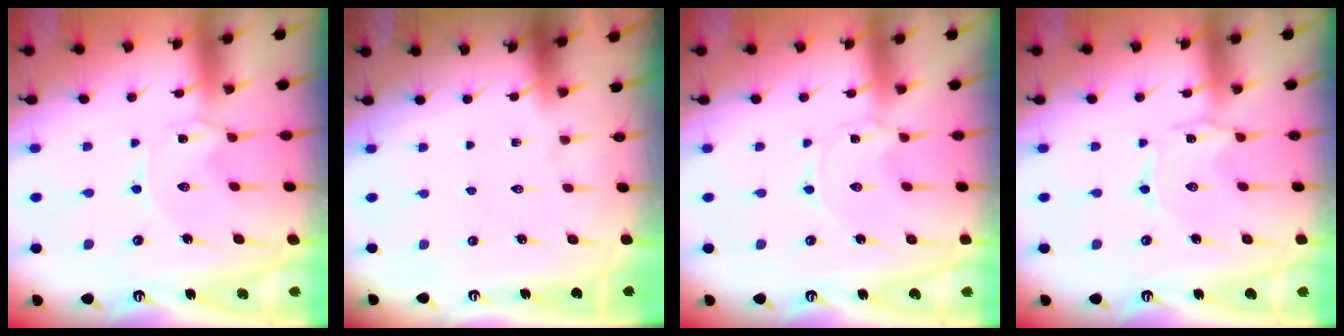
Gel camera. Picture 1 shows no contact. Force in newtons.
{"total": 0.0}
{"total": 0.0}
{"total": 0.6, "press": 0.6, "slide": 0.1}